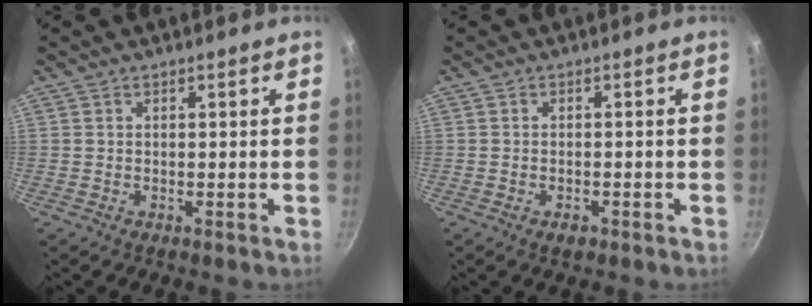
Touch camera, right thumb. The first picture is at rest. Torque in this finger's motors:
{"motor_torque": [-0.18, 0.02, 0.08, 0.20, -0.02]}